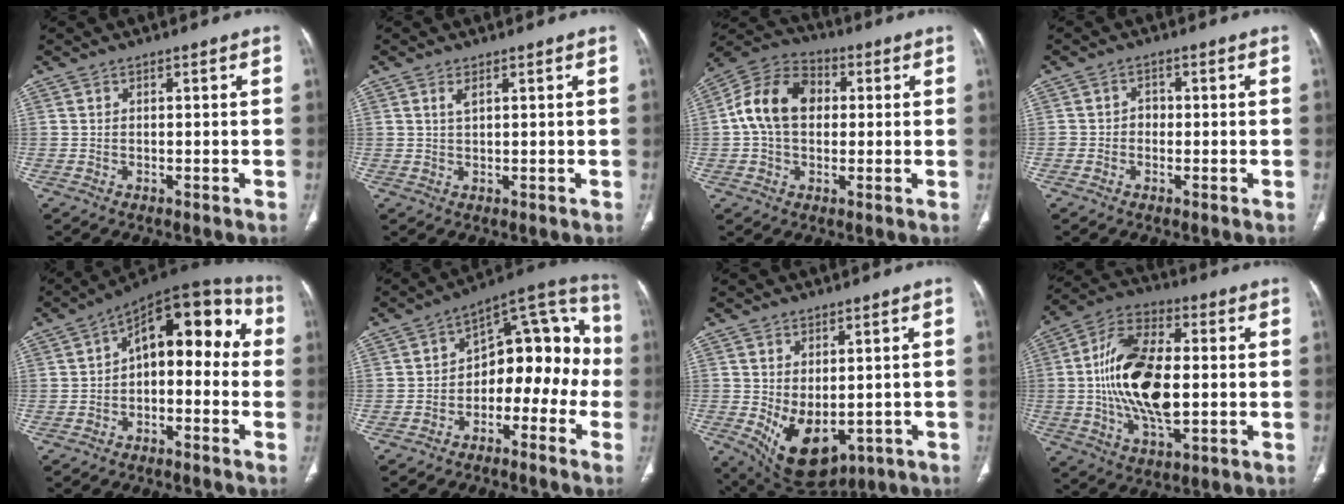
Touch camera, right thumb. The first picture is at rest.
{"total": 1.6, "force": [0.8, 0.6, 1.3], "torque": [-0.030, 0.000, 0.020]}
{"total": 13.4, "force": [1.4, 9.6, 9.2], "torque": [-0.154, 0.029, 0.016]}
{"total": 2.0, "force": [-0.5, 1.8, 0.9], "torque": [0.004, 0.010, -0.012]}
{"total": 14.6, "force": [0.1, 8.4, 12.0], "torque": [-0.117, 0.058, -0.014]}
{"total": 15.9, "force": [-4.1, 10.1, 11.6], "torque": [-0.101, 0.087, -0.066]}
{"total": 11.4, "force": [-2.2, 6.8, 8.9], "torque": [-0.125, -0.008, -0.003]}
{"total": 18.9, "force": [-0.2, 9.6, 16.3], "torque": [-0.307, 0.011, -0.004]}